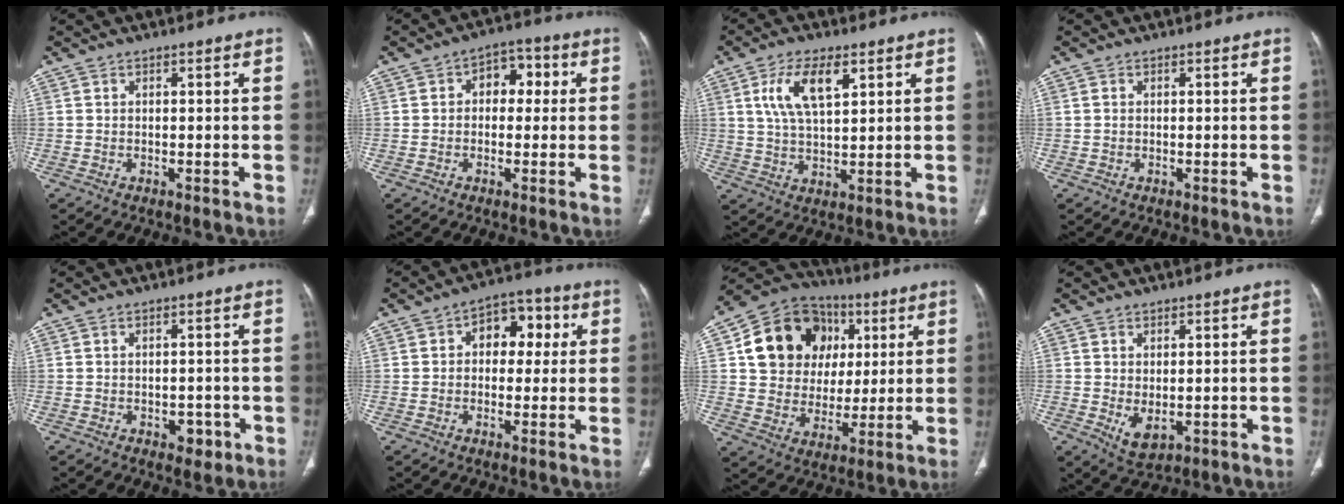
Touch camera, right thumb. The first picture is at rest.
{"total": 6.6, "force": [1.0, 4.7, 4.6], "torque": [-0.030, 0.021, 0.007]}
{"total": 9.6, "force": [3.9, 4.2, 7.7], "torque": [-0.144, -0.010, 0.078]}
{"total": 0.6, "force": [0.1, 0.4, 0.4], "torque": [-0.012, 0.004, 0.004]}
{"total": 2.8, "force": [-1.1, 2.0, 1.7], "torque": [-0.008, 0.005, -0.009]}
{"total": 9.0, "force": [1.8, 6.2, 6.2], "torque": [-0.046, 0.020, 0.020]}
{"total": 19.0, "force": [5.2, 15.8, 9.1], "torque": [-0.120, 0.017, 0.095]}
{"total": 4.2, "force": [-0.5, 2.4, 3.4], "torque": [-0.053, -0.007, 0.008]}